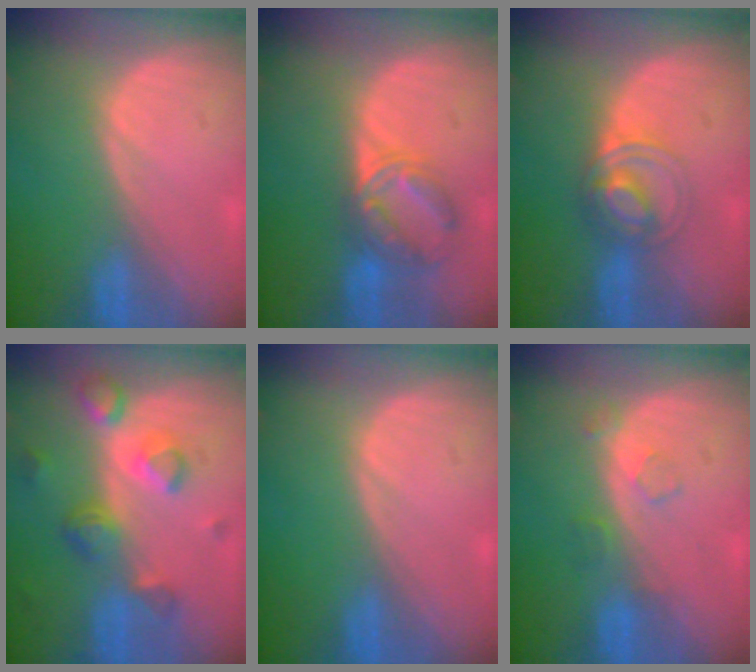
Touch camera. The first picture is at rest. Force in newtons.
{"total": 6.6, "press": 6.2, "slide": 2.2}
{"total": 5.9, "press": 5.4, "slide": 2.4}
{"total": 7.9, "press": 7.0, "slide": 3.6}
{"total": 0.0}
{"total": 2.5, "press": 2.5, "slide": 0.3}